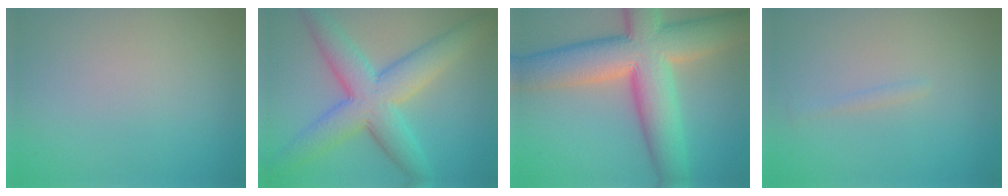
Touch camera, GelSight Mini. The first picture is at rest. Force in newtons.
{"total": 7.8, "press": 7.8, "slide": 0.2}
{"total": 12.4, "press": 12.3, "slide": 1.1}
{"total": 0.6, "press": 0.6, "slide": 0.0}